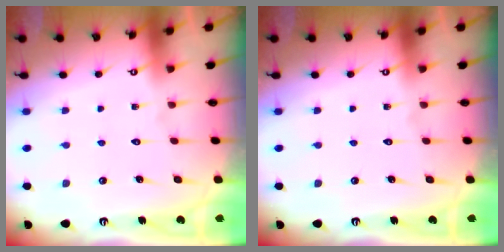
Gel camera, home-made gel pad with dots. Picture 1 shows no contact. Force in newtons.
{"total": 0.0}